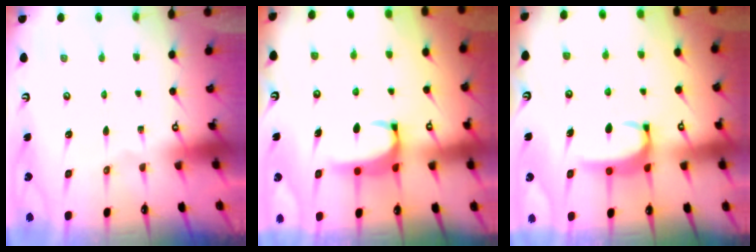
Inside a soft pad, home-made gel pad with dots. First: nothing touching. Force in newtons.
{"total": 1.9, "press": 1.9, "slide": 0.3}
{"total": 2.9, "press": 2.8, "slide": 0.5}